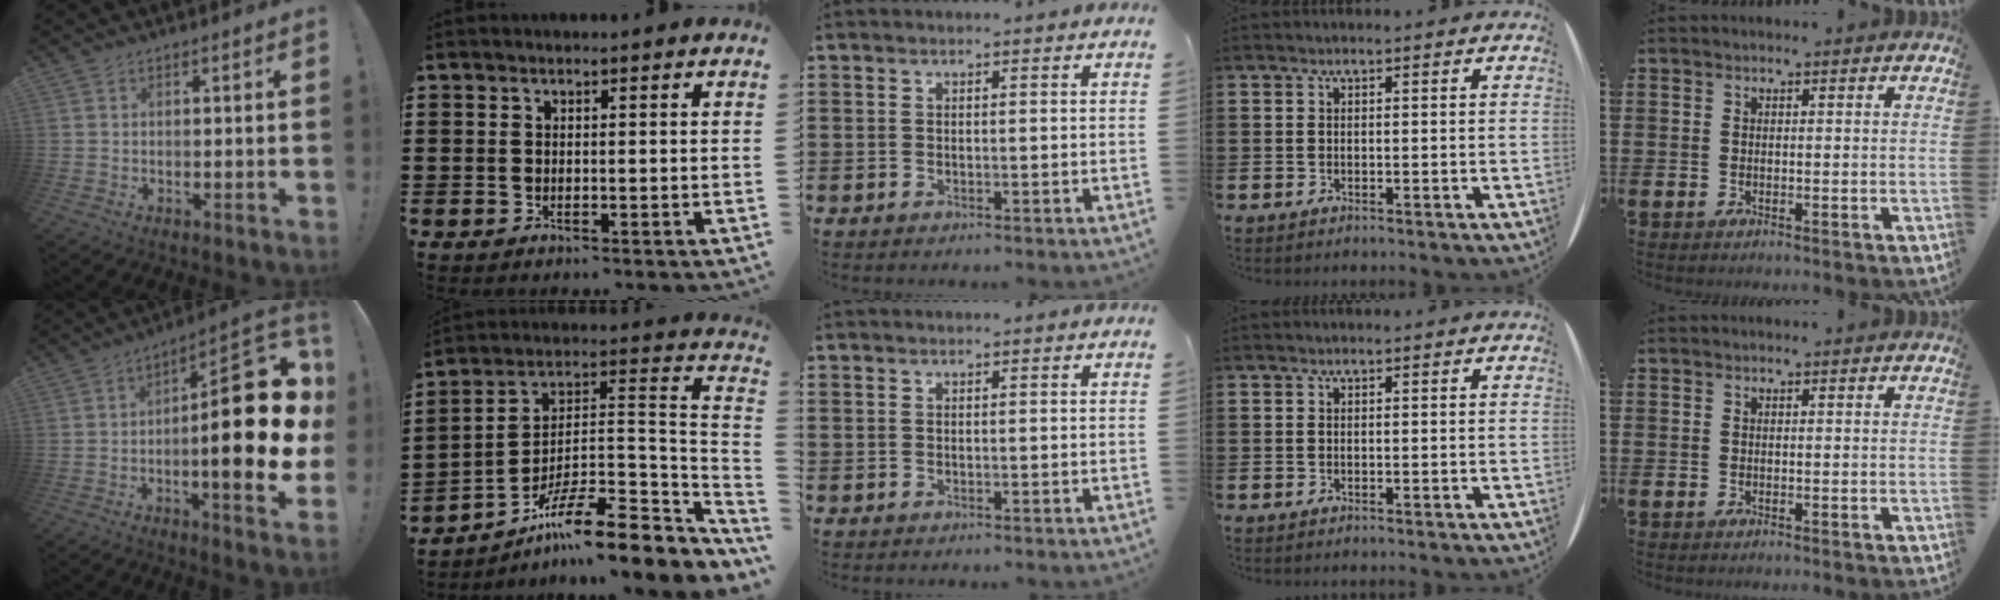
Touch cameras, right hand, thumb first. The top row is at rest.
{"thumb": {"total": 24.0, "force": [-1.3, 7.7, 22.7], "torque": [-0.309, 0.016, -0.021]}, "index": {"total": 12.3, "force": [-8.8, 2.1, 8.4], "torque": [-0.138, 0.011, -0.166]}}